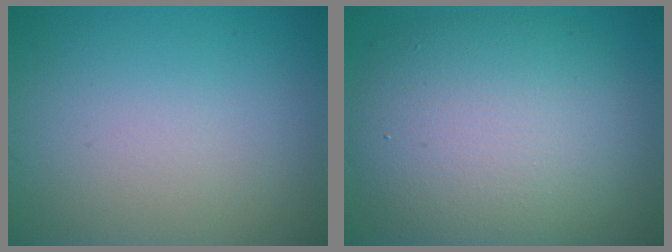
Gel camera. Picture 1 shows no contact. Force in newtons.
{"total": 10.0, "press": 10.0, "slide": 0.4}